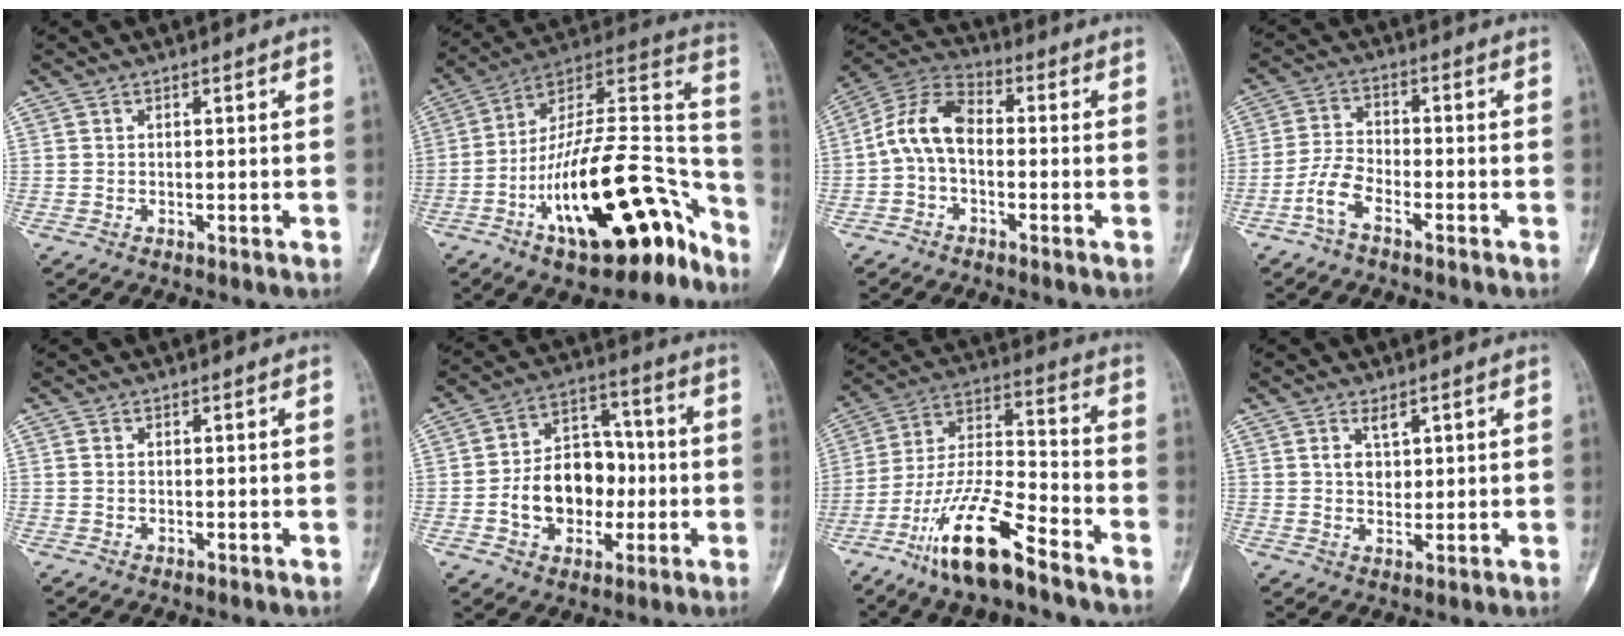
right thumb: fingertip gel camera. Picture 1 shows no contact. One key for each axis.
{"total": 26.8, "fx": -14.1, "fy": 10.8, "fz": 20.1, "tx": -0.240, "ty": 0.116, "tz": -0.226}
{"total": 9.8, "fx": -0.9, "fy": 6.2, "fz": 7.5, "tx": -0.137, "ty": 0.033, "tz": -0.032}
{"total": 5.7, "fx": -3.4, "fy": 2.6, "fz": 3.8, "tx": -0.078, "ty": 0.026, "tz": -0.071}
{"total": 0.6, "fx": 0.1, "fy": 0.5, "fz": 0.4, "tx": -0.007, "ty": 0.001, "tz": 0.001}
{"total": 14.9, "fx": -2.2, "fy": 11.1, "fz": 9.7, "tx": -0.117, "ty": 0.041, "tz": -0.034}
{"total": 16.1, "fx": -10.6, "fy": 3.9, "fz": 11.4, "tx": -0.220, "ty": 0.070, "tz": -0.199}
{"total": 3.6, "fx": 1.7, "fy": 2.2, "fz": 2.3, "tx": -0.028, "ty": -0.011, "tz": 0.034}